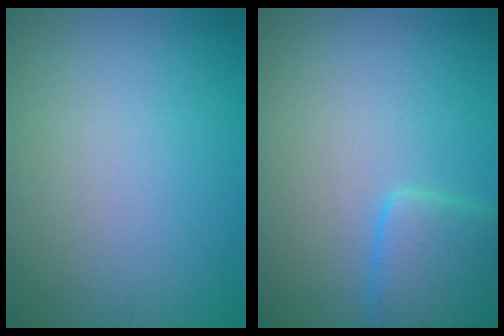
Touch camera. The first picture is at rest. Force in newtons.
{"total": 3.8, "press": 3.8, "slide": 0.2}